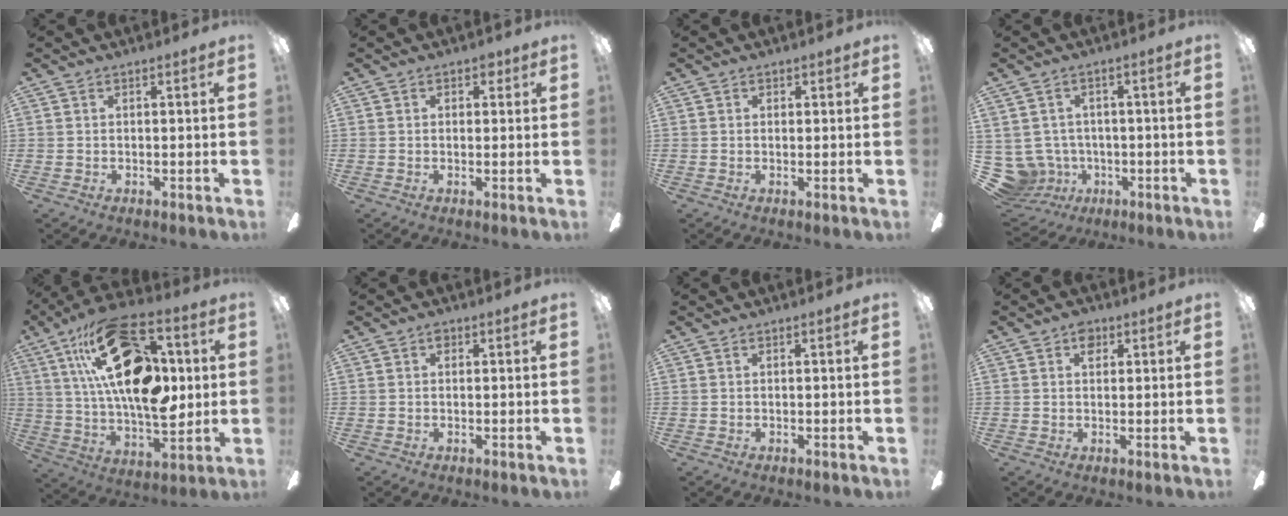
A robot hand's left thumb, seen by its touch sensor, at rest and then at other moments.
{"total": 1.9, "force": [0.7, 1.3, 1.2], "torque": [-0.007, 0.001, 0.008]}
{"total": 0.7, "force": [0.3, 0.5, 0.3], "torque": [0.002, -0.001, 0.004]}
{"total": 8.0, "force": [-0.5, 7.7, 2.1], "torque": [-0.095, -0.004, -0.007]}
{"total": 28.0, "force": [9.3, 14.0, 22.4], "torque": [-0.386, -0.033, 0.156]}
{"total": 1.1, "force": [0.4, 0.8, 0.6], "torque": [-0.005, 0.002, 0.005]}
{"total": 0.0}
{"total": 2.9, "force": [1.3, 2.0, 1.6], "torque": [-0.010, -0.002, 0.018]}